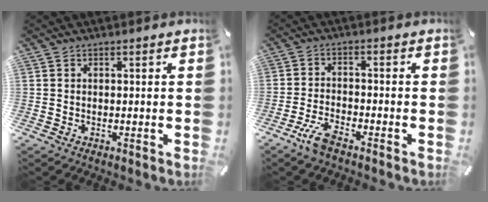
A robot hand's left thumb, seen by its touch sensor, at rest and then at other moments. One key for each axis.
{"total": 5.5, "fx": -4.0, "fy": 1.4, "fz": 3.5, "tx": -0.086, "ty": 0.005, "tz": -0.076}